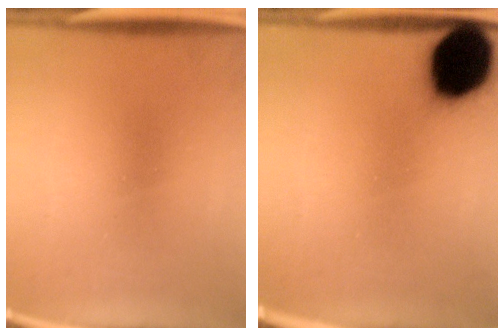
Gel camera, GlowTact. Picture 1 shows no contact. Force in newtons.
{"total": 18.2}